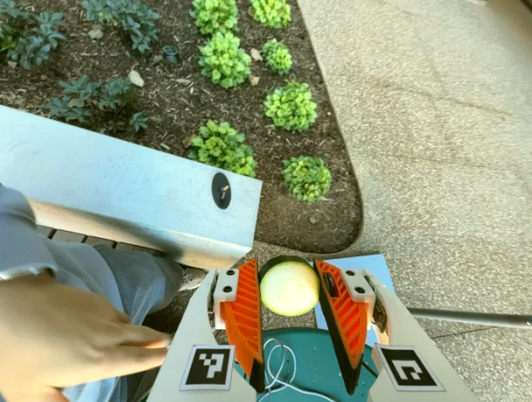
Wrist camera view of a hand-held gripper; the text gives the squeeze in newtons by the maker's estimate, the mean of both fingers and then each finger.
{"total": 8.5, "left": 8.4, "right": 8.7}